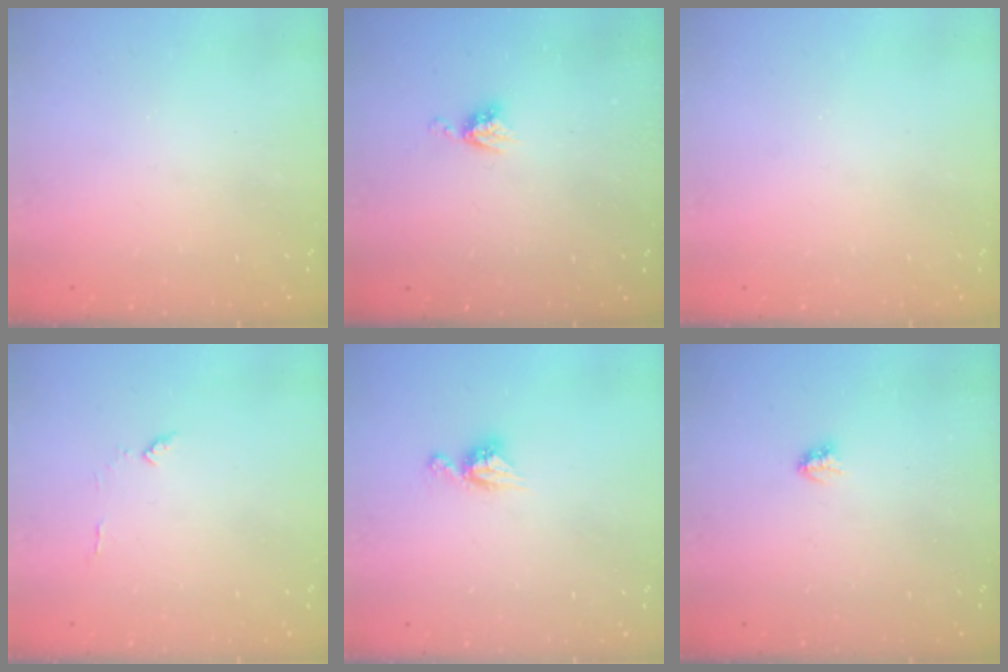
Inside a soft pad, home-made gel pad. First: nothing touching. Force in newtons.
{"total": 4.6, "press": 4.6, "slide": 0.3}
{"total": 0.0}
{"total": 5.7, "press": 5.7, "slide": 0.6}
{"total": 6.9, "press": 6.9, "slide": 0.5}
{"total": 2.9, "press": 2.9, "slide": 0.3}